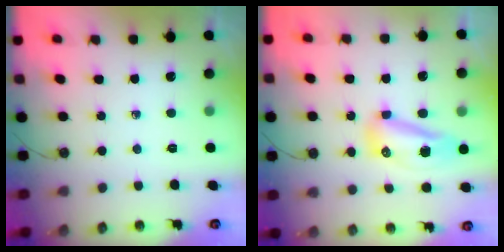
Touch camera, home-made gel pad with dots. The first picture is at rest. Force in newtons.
{"total": 12.1, "press": 10.7, "slide": 5.6}